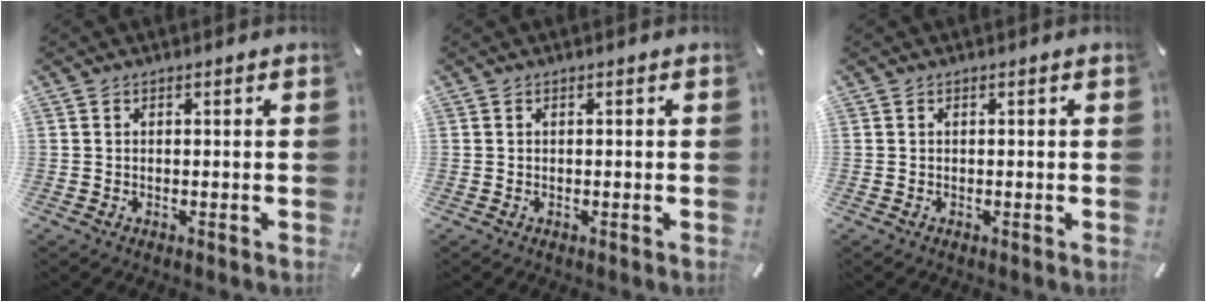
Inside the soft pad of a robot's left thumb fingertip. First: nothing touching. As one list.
[{"total": 0.0}, {"total": 0.0}]